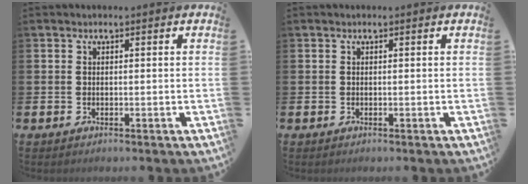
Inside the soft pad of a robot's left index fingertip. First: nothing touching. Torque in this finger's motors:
{"motor_torque": [0.00, 0.00, 0.00, 0.00]}